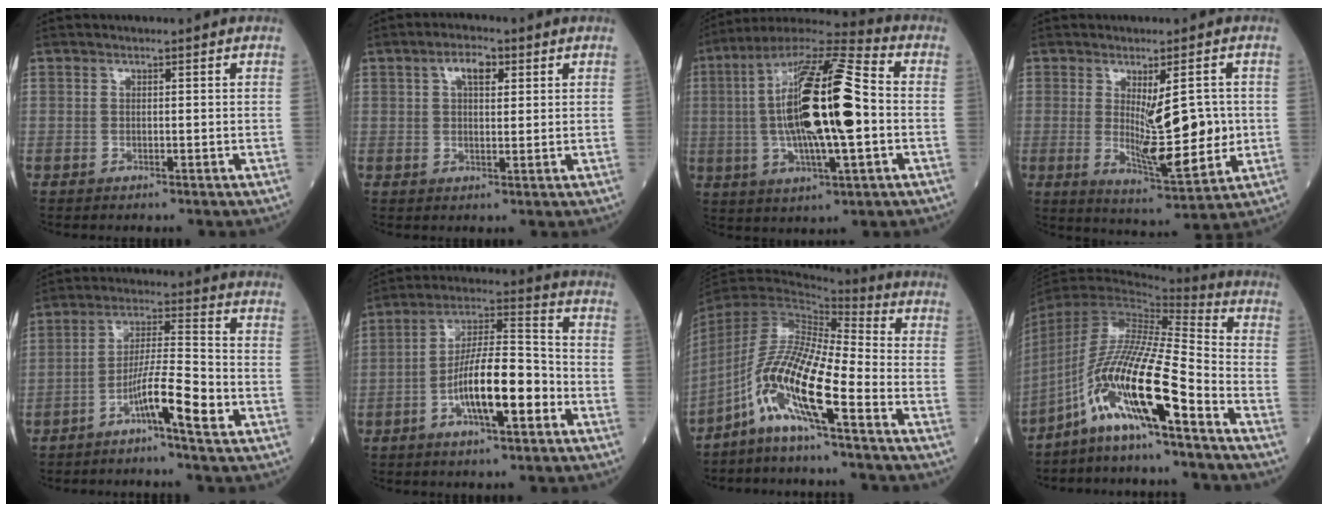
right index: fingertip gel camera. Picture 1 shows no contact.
{"total": 4.6, "force": [2.0, 2.1, 3.6], "torque": [-0.071, 0.009, 0.035]}
{"total": 22.3, "force": [0.0, 4.4, 21.8], "torque": [-0.437, 0.013, -0.007]}
{"total": 10.8, "force": [0.3, 2.6, 10.5], "torque": [-0.169, -0.021, 0.015]}
{"total": 8.4, "force": [-4.3, 0.3, 7.2], "torque": [-0.135, 0.011, -0.077]}
{"total": 13.2, "force": [-4.5, 3.2, 12.1], "torque": [-0.227, 0.012, -0.076]}
{"total": 14.2, "force": [-7.5, 1.3, 11.9], "torque": [-0.247, -0.013, -0.148]}
{"total": 18.2, "force": [-10.3, 1.2, 15.0], "torque": [-0.314, -0.013, -0.196]}